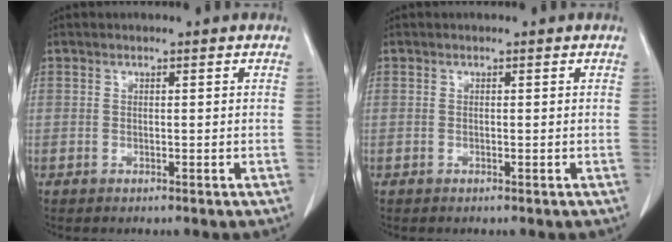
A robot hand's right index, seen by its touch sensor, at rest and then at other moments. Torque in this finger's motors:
{"motor_torque": [0.00, 0.00, 0.00, 0.00]}